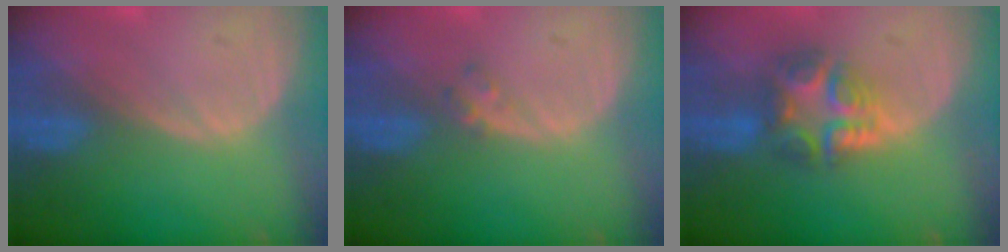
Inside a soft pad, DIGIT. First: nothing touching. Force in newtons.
{"total": 1.2, "press": 1.2, "slide": 0.2}
{"total": 7.6, "press": 6.5, "slide": 3.8}